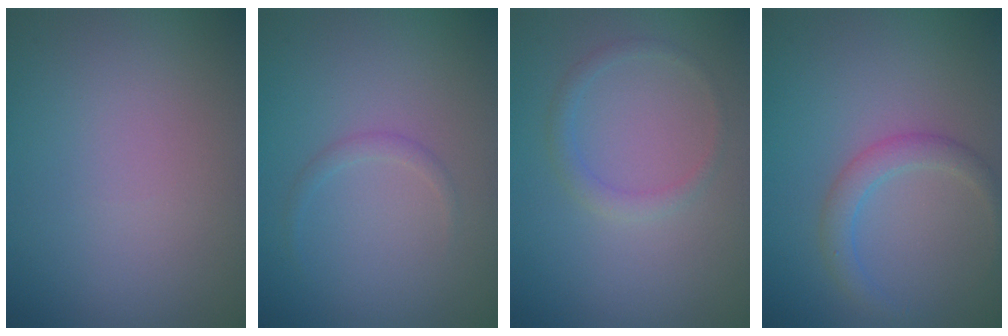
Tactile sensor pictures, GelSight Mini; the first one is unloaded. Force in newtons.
{"total": 0.8, "press": 0.8, "slide": 0.1}
{"total": 1.2, "press": 1.2, "slide": 0.0}
{"total": 2.1, "press": 2.1, "slide": 0.0}